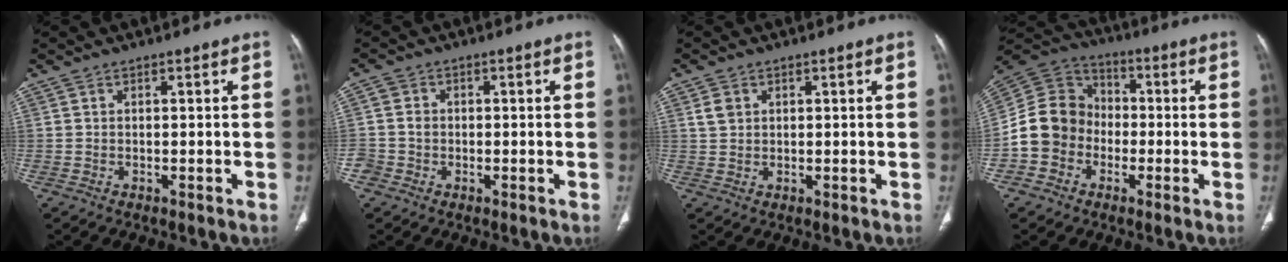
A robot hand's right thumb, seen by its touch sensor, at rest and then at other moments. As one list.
[{"total": 3.9, "force": [-1.1, 3.7, 0.6], "torque": [0.002, 0.013, -0.026]}, {"total": 2.4, "force": [1.0, 1.9, 1.2], "torque": [-0.020, 0.000, 0.022]}, {"total": 12.1, "force": [-3.0, 10.7, 4.7], "torque": [-0.067, 0.042, -0.066]}]